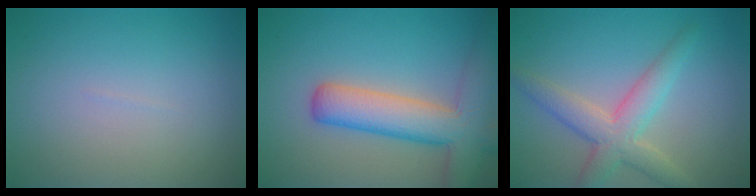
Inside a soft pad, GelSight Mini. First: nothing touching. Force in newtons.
{"total": 7.6, "press": 7.6, "slide": 0.4}
{"total": 4.5, "press": 4.5, "slide": 0.4}